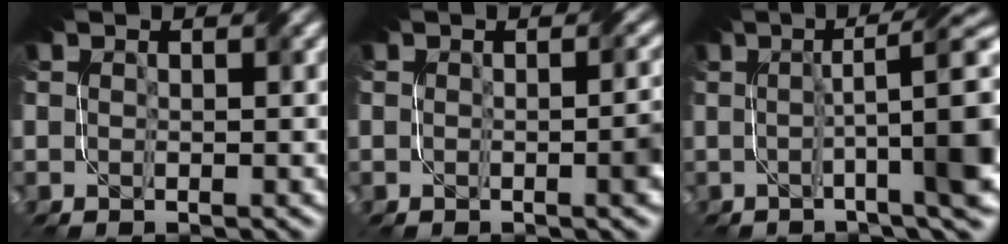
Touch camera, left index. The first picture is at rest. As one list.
[{"total": 2.4, "force": [-0.5, 0.7, 2.2], "torque": [-0.024, 0.000, -0.006]}, {"total": 10.5, "force": [0.0, 2.3, 10.3], "torque": [-0.111, 0.017, 0.001]}]